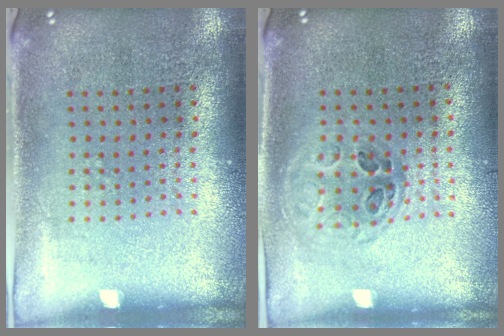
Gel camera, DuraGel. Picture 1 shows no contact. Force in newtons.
{"total": 1.0, "press": 1.0, "slide": 0.2}